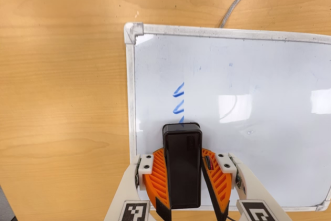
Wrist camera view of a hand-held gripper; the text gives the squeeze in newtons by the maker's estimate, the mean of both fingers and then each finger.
{"total": 8.2, "left": 8.6, "right": 7.9}